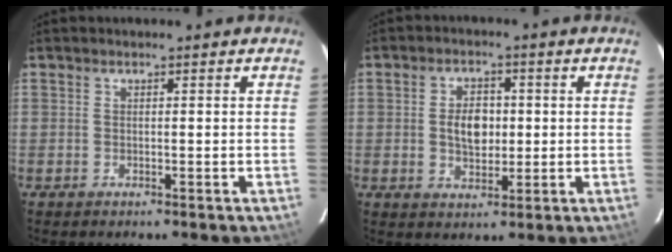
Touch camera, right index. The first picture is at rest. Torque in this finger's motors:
{"motor_torque": [0.44, 0.17, 0.37, 0.09]}